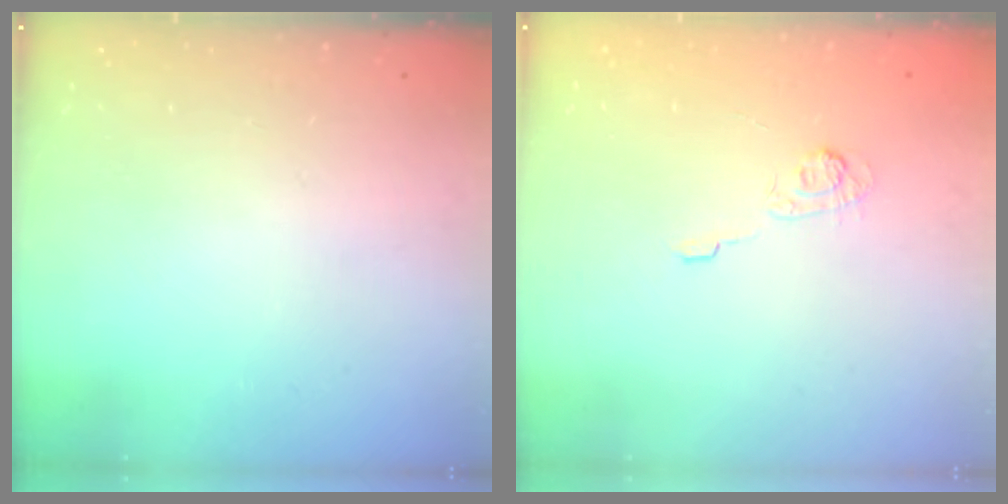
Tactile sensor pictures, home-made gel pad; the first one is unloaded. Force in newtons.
{"total": 3.3, "press": 2.9, "slide": 1.6}